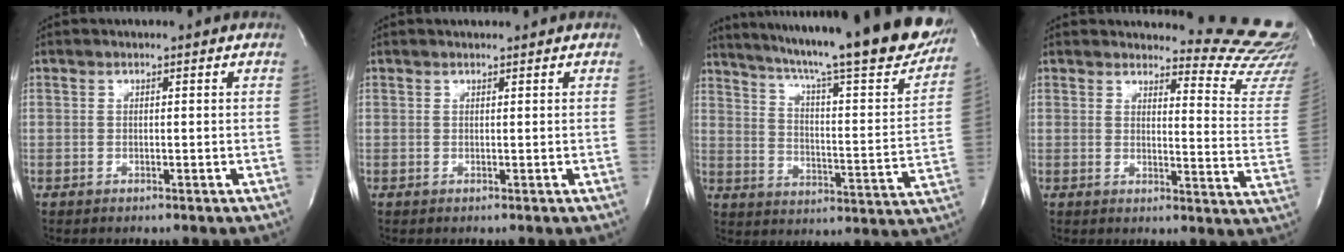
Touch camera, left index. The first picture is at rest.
{"total": 1.5, "force": [1.4, 0.2, 0.5], "torque": [-0.008, 0.014, 0.023]}
{"total": 28.4, "force": [23.9, 2.4, 15.0], "torque": [-0.243, -0.064, 0.310]}
{"total": 15.9, "force": [15.8, 0.5, 2.1], "torque": [-0.004, -0.162, 0.144]}